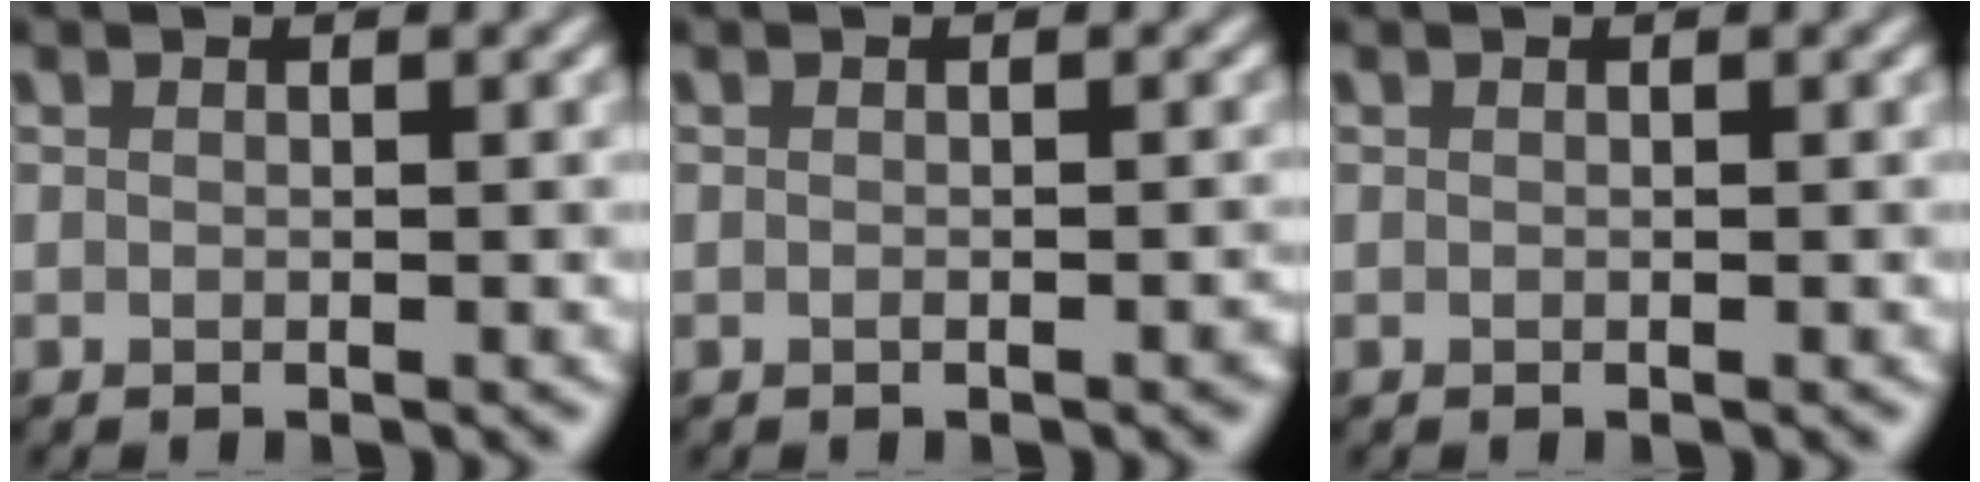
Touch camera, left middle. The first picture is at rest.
{"total": 0.8, "force": [-0.5, 0.2, 0.6], "torque": [-0.009, 0.000, -0.005]}
{"total": 0.0}